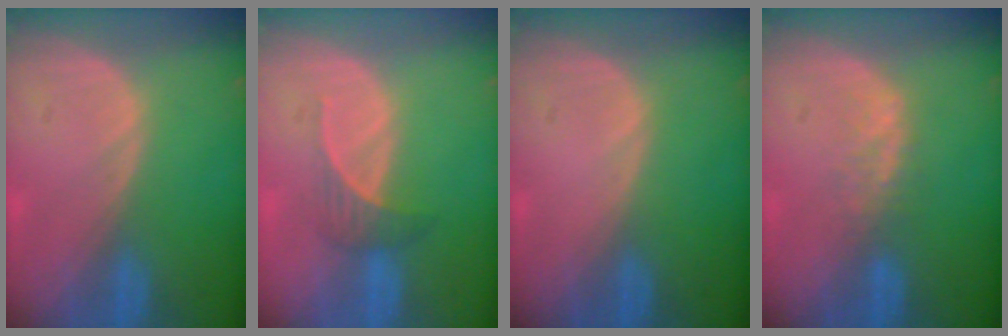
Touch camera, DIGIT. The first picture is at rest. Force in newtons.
{"total": 2.8, "press": 2.7, "slide": 0.9}
{"total": 0.0}
{"total": 2.3, "press": 2.3, "slide": 0.5}